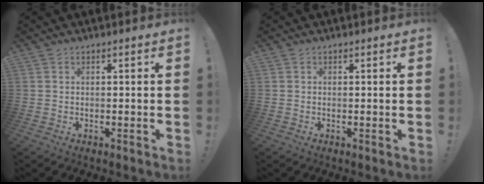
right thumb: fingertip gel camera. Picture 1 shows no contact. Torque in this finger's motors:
{"motor_torque": [0.00, -0.18, 0.03, -0.26, 0.08]}